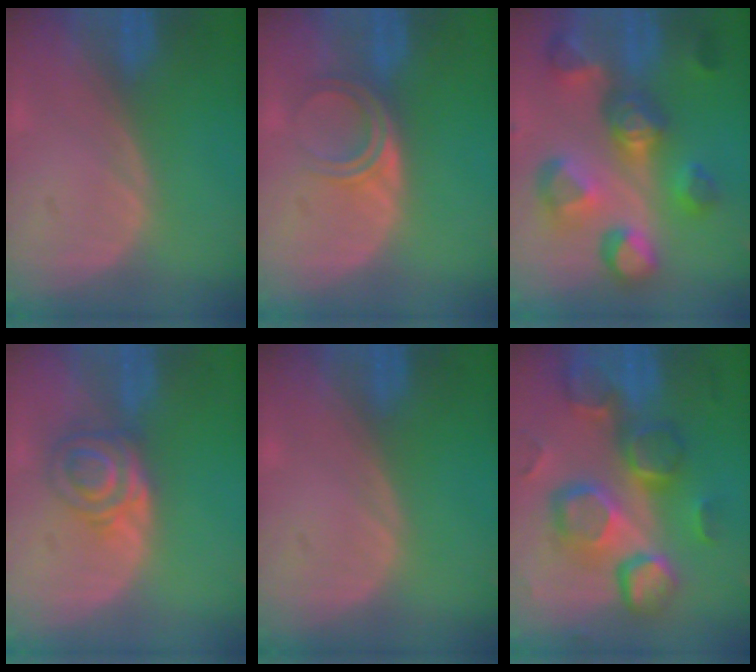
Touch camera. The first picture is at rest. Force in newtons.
{"total": 4.8, "press": 3.9, "slide": 2.8}
{"total": 11.0, "press": 9.9, "slide": 4.8}
{"total": 6.0, "press": 5.5, "slide": 2.2}
{"total": 0.0}
{"total": 12.9, "press": 11.3, "slide": 6.3}